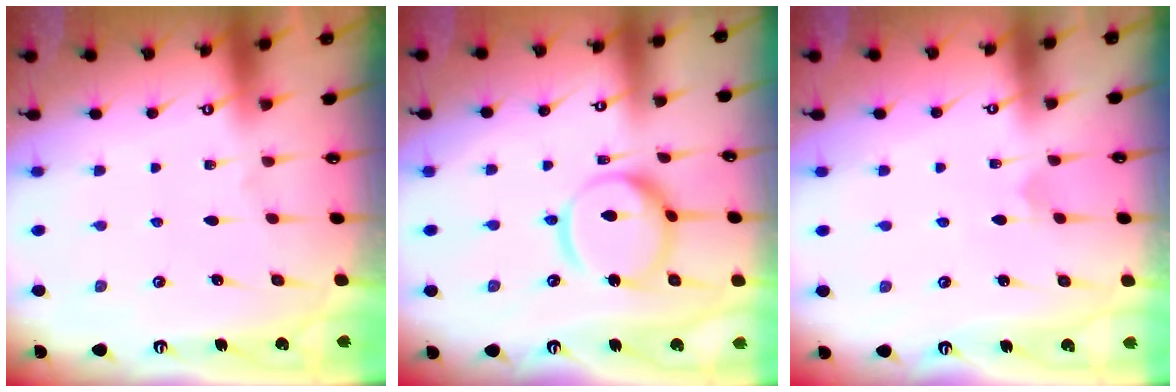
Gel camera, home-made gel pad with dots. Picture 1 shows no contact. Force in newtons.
{"total": 14.4, "press": 14.4, "slide": 1.2}
{"total": 2.7, "press": 2.7, "slide": 0.1}